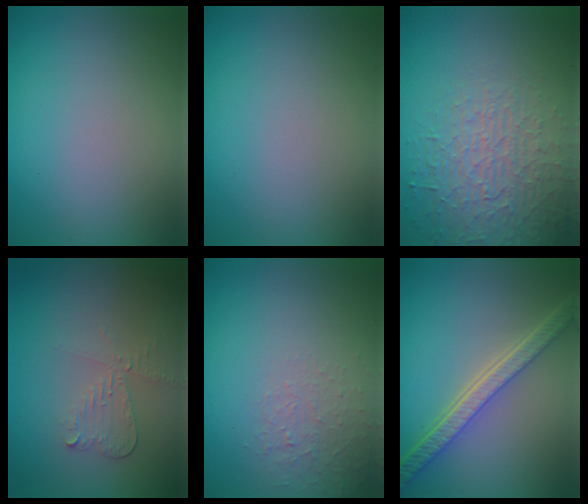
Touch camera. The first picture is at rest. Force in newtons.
{"total": 0.0}
{"total": 4.0, "press": 3.9, "slide": 0.7}
{"total": 2.1, "press": 2.0, "slide": 0.5}
{"total": 1.3, "press": 0.4, "slide": 1.2}
{"total": 5.7, "press": 4.3, "slide": 3.7}